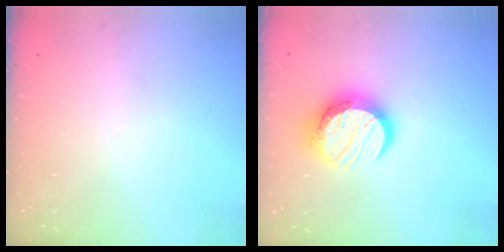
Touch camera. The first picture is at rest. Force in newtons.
{"total": 12.4, "press": 12.4, "slide": 0.9}